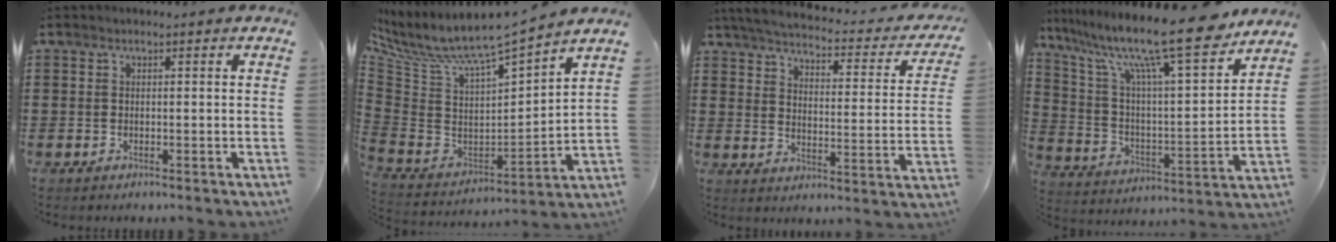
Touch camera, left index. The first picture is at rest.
{"total": 6.3, "force": [5.7, 0.3, 2.8], "torque": [-0.085, -0.059, 0.087]}
{"total": 4.2, "force": [3.9, 0.0, 1.7], "torque": [-0.057, -0.029, 0.060]}
{"total": 15.7, "force": [12.7, 1.1, 9.0], "torque": [-0.201, -0.077, 0.211]}